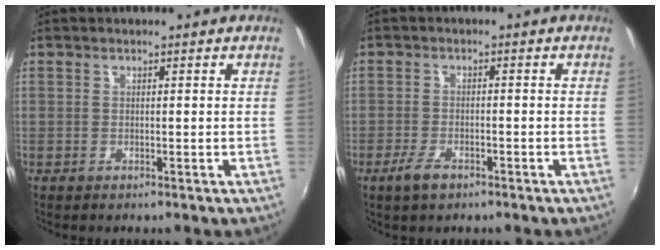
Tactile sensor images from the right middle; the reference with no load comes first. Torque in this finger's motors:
{"motor_torque": [0.60, -0.55, 0.15, 0.03]}